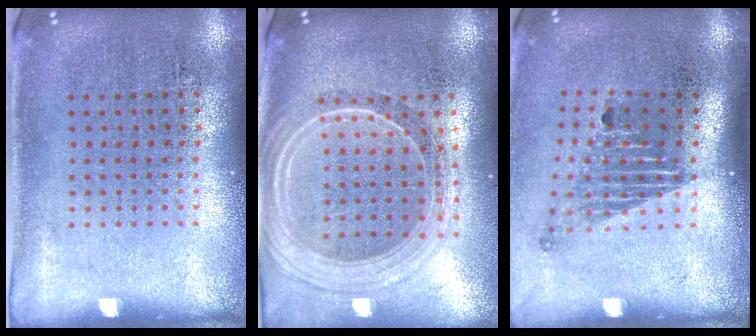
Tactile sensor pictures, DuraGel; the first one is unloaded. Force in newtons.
{"total": 2.4, "press": 2.0, "slide": 1.2}
{"total": 1.6, "press": 1.1, "slide": 1.2}